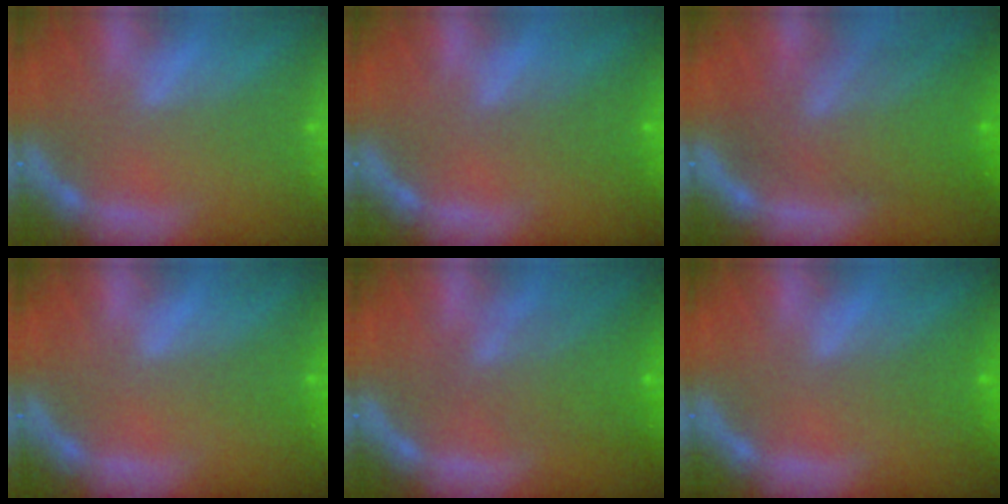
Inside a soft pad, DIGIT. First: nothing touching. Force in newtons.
{"total": 2.0}
{"total": 9.0}
{"total": 1.0}
{"total": 5.0}
{"total": 2.0}